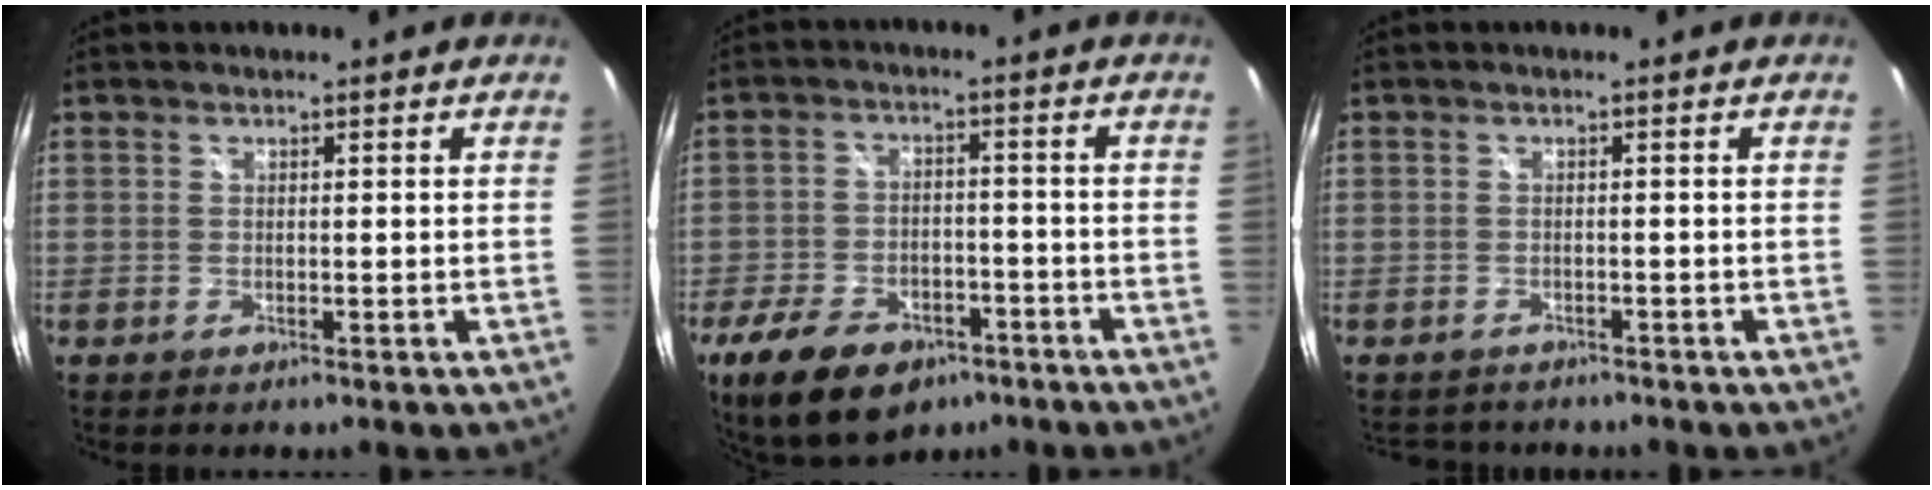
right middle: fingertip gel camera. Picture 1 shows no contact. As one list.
[{"total": 15.4, "force": [-9.7, 8.6, 8.3], "torque": [-0.190, -0.012, -0.154]}, {"total": 3.9, "force": [-3.4, 1.7, 0.7], "torque": [-0.016, -0.007, -0.051]}]